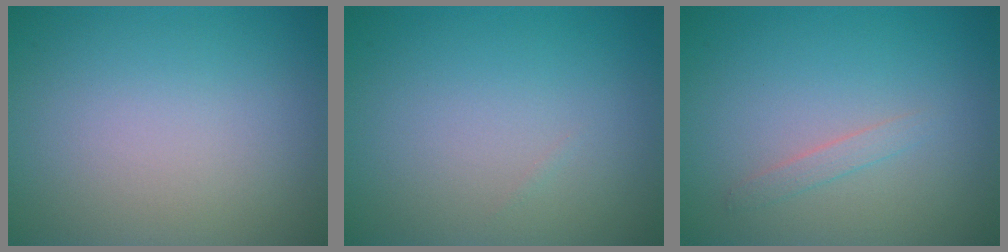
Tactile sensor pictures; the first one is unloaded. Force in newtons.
{"total": 0.0}
{"total": 1.0, "press": 1.0, "slide": 0.1}